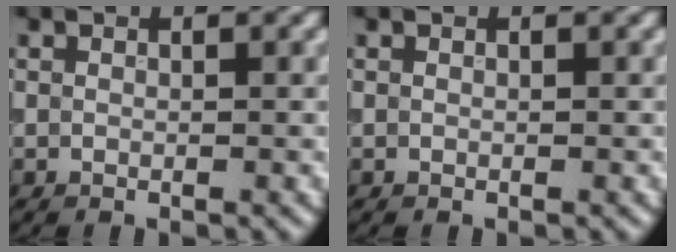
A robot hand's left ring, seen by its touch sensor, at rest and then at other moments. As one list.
[{"total": 0.0}]